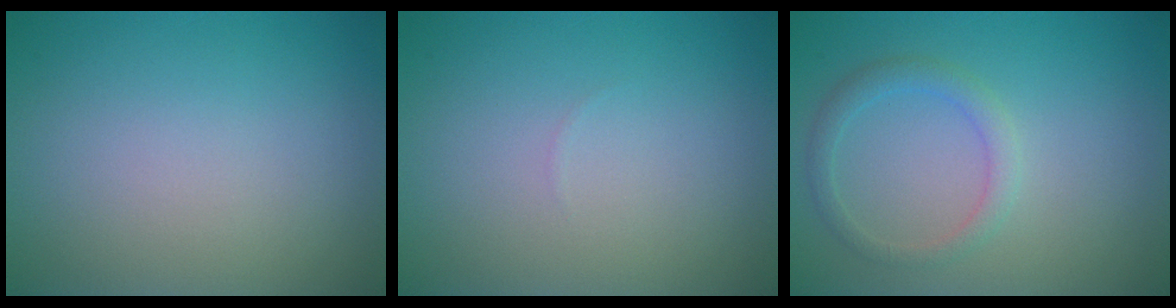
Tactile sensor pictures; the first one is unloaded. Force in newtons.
{"total": 0.0}
{"total": 1.9, "press": 1.9, "slide": 0.1}